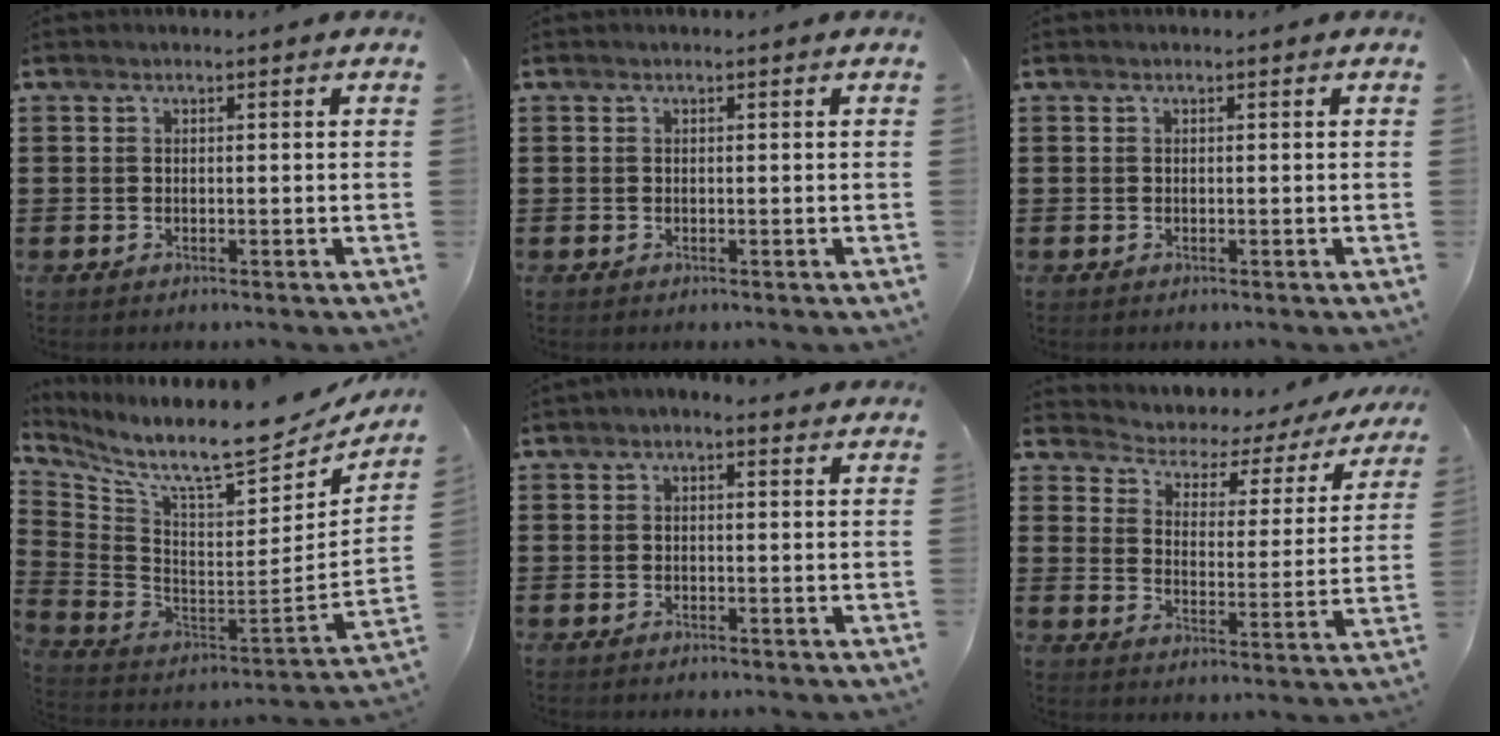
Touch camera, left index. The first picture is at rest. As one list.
[{"total": 0.0}, {"total": 0.0}, {"total": 9.8, "force": [8.3, 1.2, 5.1], "torque": [-0.112, -0.088, 0.137]}, {"total": 1.1, "force": [0.1, 0.5, 0.9], "torque": [-0.018, 0.006, 0.001]}, {"total": 2.8, "force": [2.4, 1.1, 1.0], "torque": [-0.038, -0.024, 0.027]}]